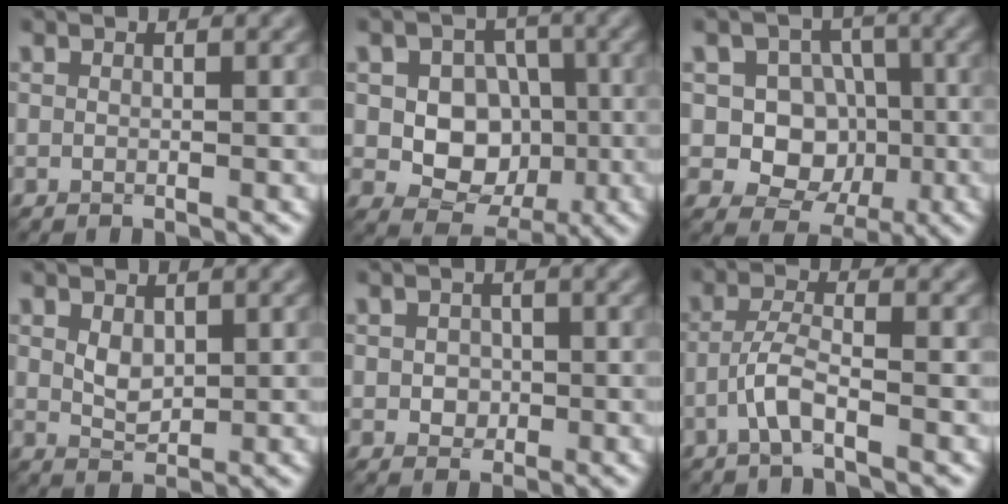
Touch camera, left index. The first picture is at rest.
{"total": 7.0, "force": [-0.4, 5.8, 3.9], "torque": [-0.053, 0.010, -0.020]}
{"total": 7.2, "force": [-0.6, 6.4, 3.3], "torque": [-0.044, 0.017, -0.036]}
{"total": 1.9, "force": [0.5, 1.2, 1.4], "torque": [-0.030, -0.003, 0.012]}
{"total": 1.7, "force": [-0.2, 1.4, 0.9], "torque": [-0.017, -0.002, -0.006]}
{"total": 2.9, "force": [-1.6, 0.5, 2.3], "torque": [-0.054, 0.008, -0.042]}